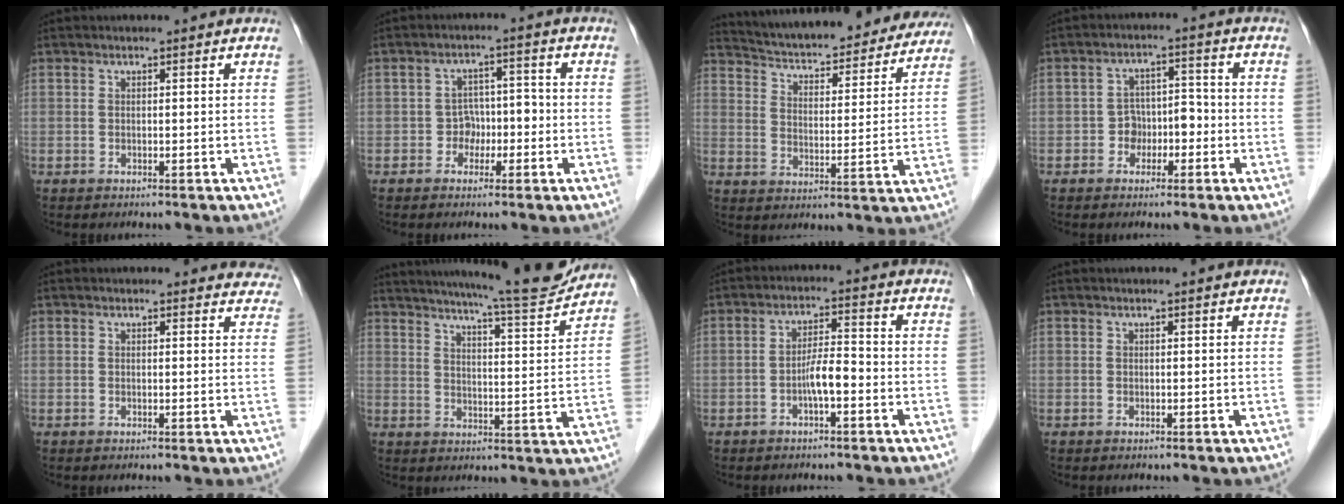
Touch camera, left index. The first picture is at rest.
{"total": 3.6, "force": [-1.4, 2.9, 1.7], "torque": [-0.021, 0.016, -0.025]}
{"total": 26.5, "force": [24.3, 5.7, 8.6], "torque": [-0.141, -0.022, 0.316]}
{"total": 4.3, "force": [-1.7, 3.1, 2.4], "torque": [-0.035, 0.021, -0.029]}
{"total": 6.3, "force": [5.9, 2.1, 0.2], "torque": [0.033, -0.011, 0.031]}
{"total": 15.6, "force": [14.3, -0.2, 6.2], "torque": [-0.096, -0.026, 0.191]}
{"total": 4.1, "force": [-1.7, 0.7, 3.7], "torque": [-0.068, 0.010, -0.031]}
{"total": 0.6, "force": [0.6, 0.0, 0.2], "torque": [-0.005, 0.003, 0.007]}